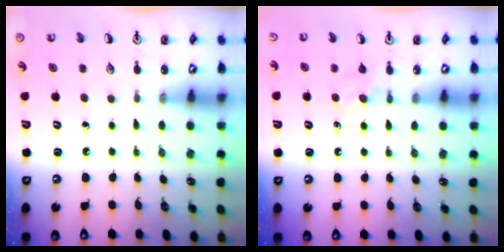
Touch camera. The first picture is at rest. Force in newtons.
{"total": 4.1, "press": 4.0, "slide": 0.6}